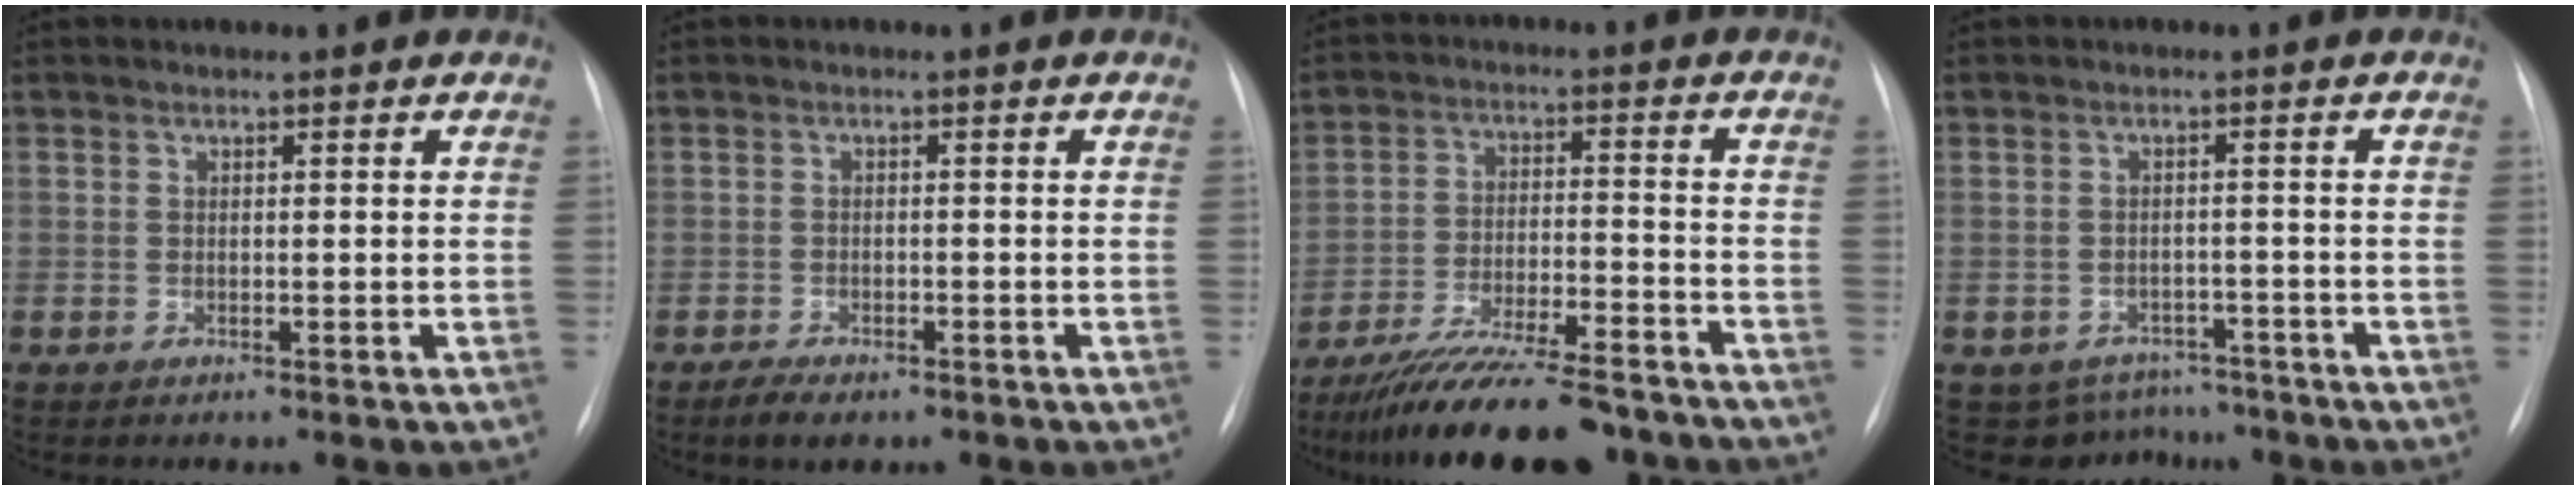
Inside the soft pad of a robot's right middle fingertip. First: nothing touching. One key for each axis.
{"total": 2.9, "fx": -2.1, "fy": 1.2, "fz": 1.6, "tx": -0.031, "ty": -0.003, "tz": -0.028}
{"total": 16.9, "fx": -14.6, "fy": 2.5, "fz": 8.0, "tx": -0.131, "ty": -0.005, "tz": -0.232}
{"total": 6.4, "fx": -5.3, "fy": 3.5, "fz": -0.4, "tx": 0.015, "ty": 0.021, "tz": -0.065}